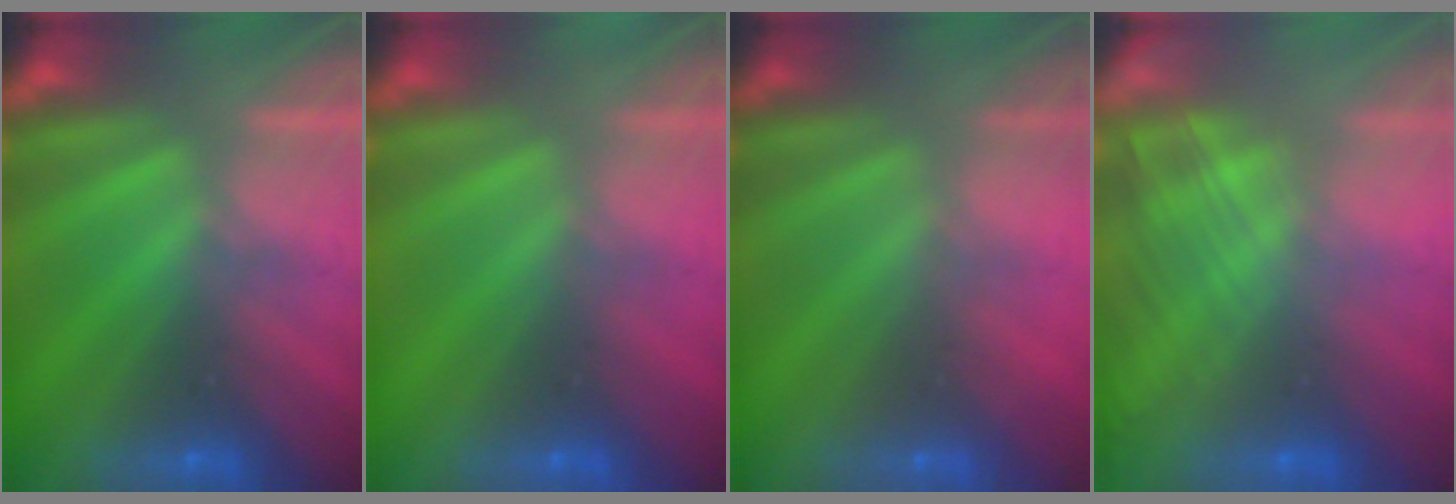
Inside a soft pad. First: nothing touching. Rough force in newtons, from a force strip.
{"total": 2.4}
{"total": 2.5}
{"total": 2.9}